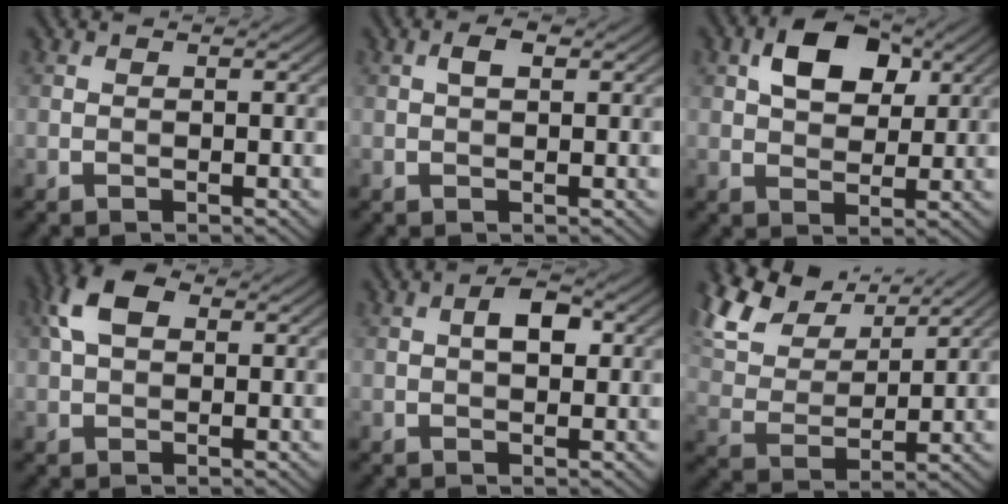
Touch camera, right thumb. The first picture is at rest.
{"total": 1.9, "force": [0.6, 0.9, 1.6], "torque": [-0.028, 0.004, 0.008]}
{"total": 7.7, "force": [3.0, 4.8, 5.3], "torque": [-0.091, 0.005, 0.045]}
{"total": 5.4, "force": [1.6, 3.3, 3.9], "torque": [-0.091, 0.016, 0.021]}
{"total": 3.1, "force": [0.5, 1.7, 2.6], "torque": [-0.043, 0.008, 0.005]}
{"total": 12.1, "force": [8.6, 5.5, 6.5], "torque": [-0.197, 0.027, 0.149]}